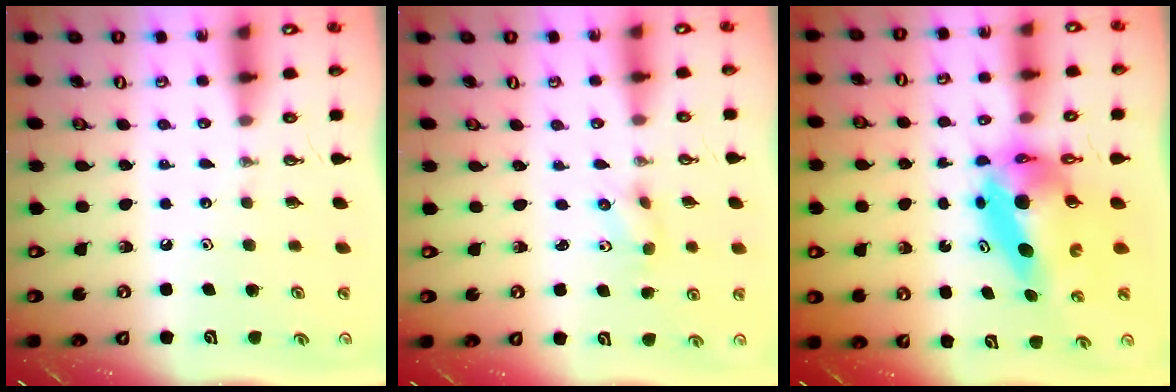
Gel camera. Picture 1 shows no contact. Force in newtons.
{"total": 2.3, "press": 2.0, "slide": 1.1}
{"total": 9.2, "press": 9.2, "slide": 0.9}